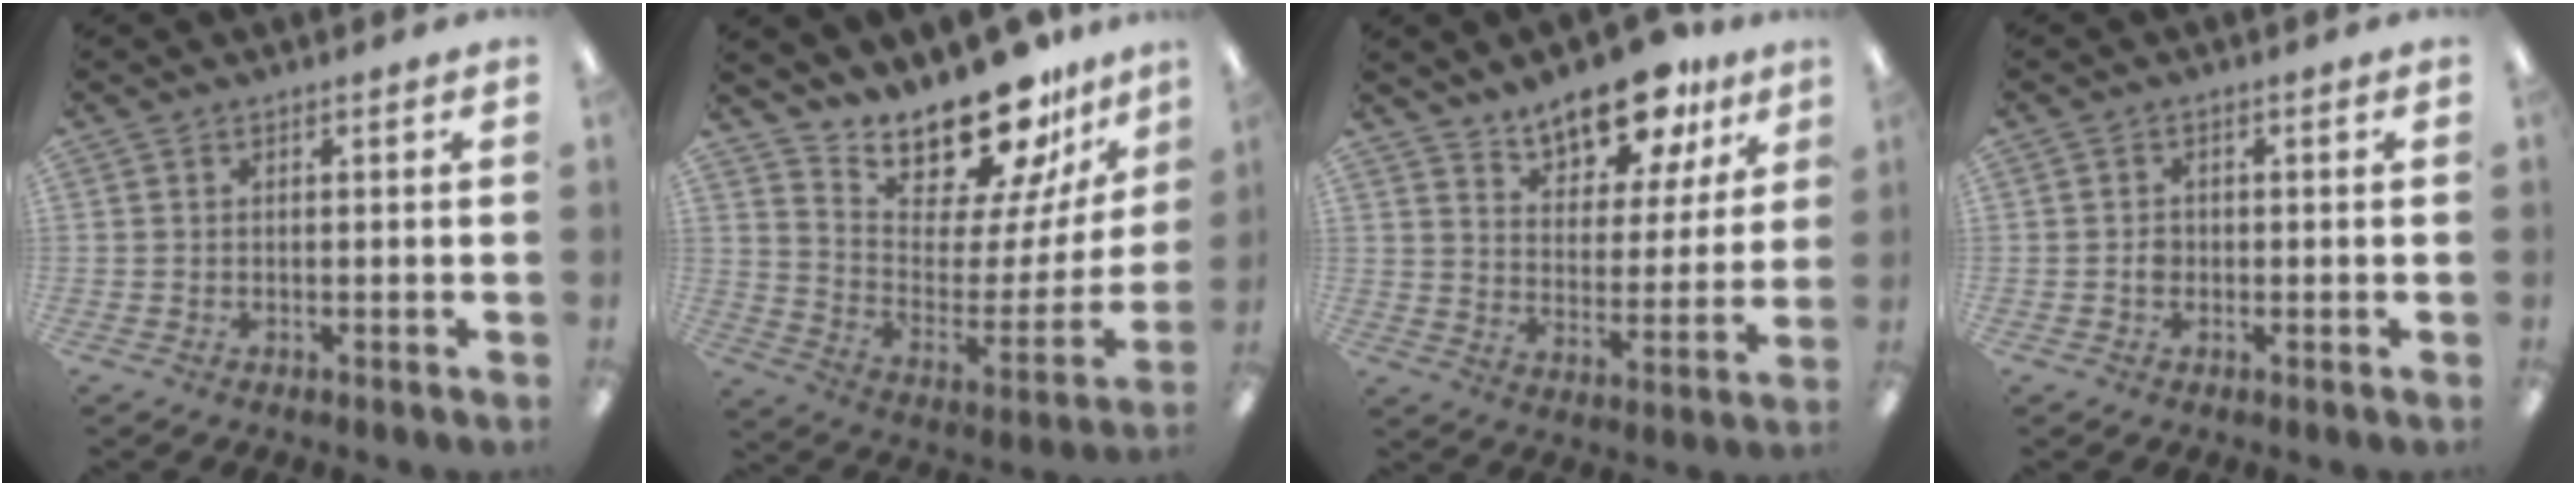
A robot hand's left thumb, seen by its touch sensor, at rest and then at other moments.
{"total": 19.8, "force": [18.1, 5.1, 6.2], "torque": [-0.102, -0.156, 0.309]}
{"total": 14.8, "force": [11.9, 5.8, 6.6], "torque": [-0.091, -0.077, 0.208]}
{"total": 1.8, "force": [-0.3, 1.4, 1.0], "torque": [-0.018, 0.005, -0.007]}